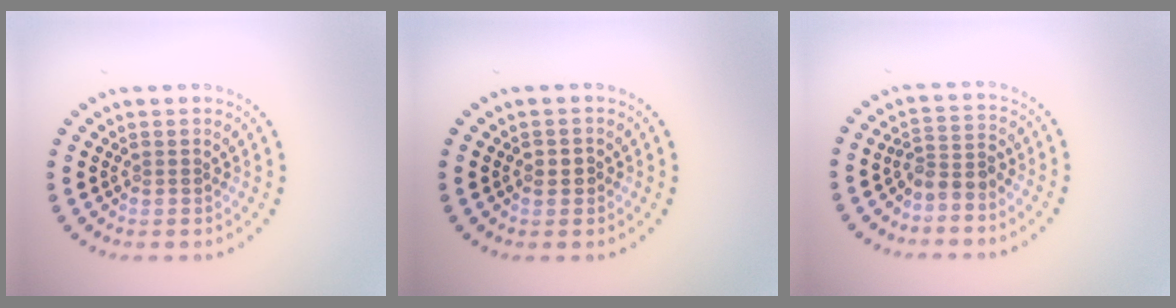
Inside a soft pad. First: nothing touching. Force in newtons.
{"total": 1.1, "press": 1.0, "slide": 0.2}
{"total": 2.3, "press": 1.8, "slide": 1.5}